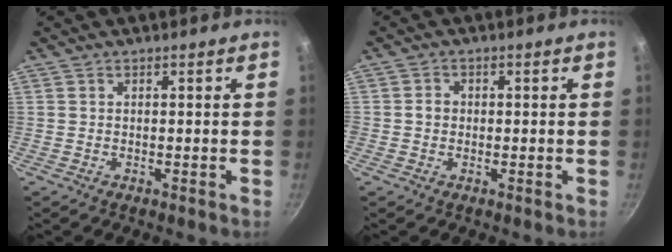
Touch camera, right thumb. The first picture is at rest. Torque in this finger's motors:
{"motor_torque": [1.46, 2.41, 1.42, -0.60, 0.19]}